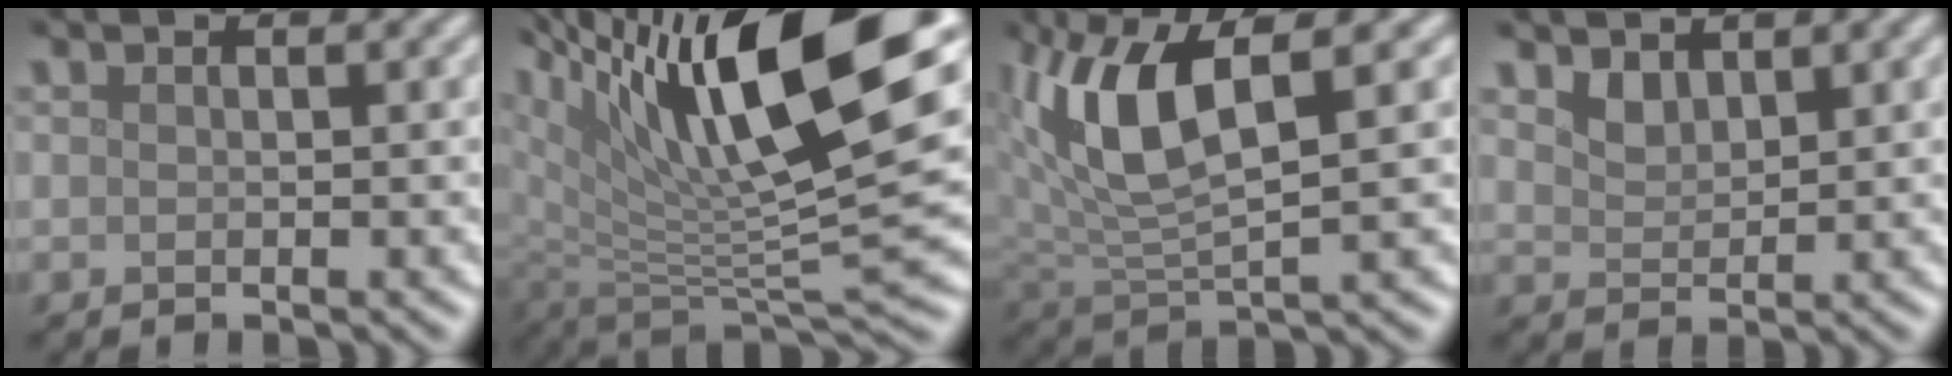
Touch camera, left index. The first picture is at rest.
{"total": 15.5, "force": [8.0, 4.7, 12.4], "torque": [-0.220, 0.010, 0.147]}
{"total": 7.5, "force": [2.6, 2.7, 6.5], "torque": [-0.145, 0.003, 0.049]}
{"total": 1.7, "force": [1.4, 0.8, 0.6], "torque": [-0.016, -0.004, 0.032]}